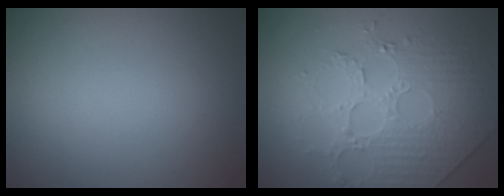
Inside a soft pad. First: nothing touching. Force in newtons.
{"total": 4.5, "press": 4.1, "slide": 2.0}